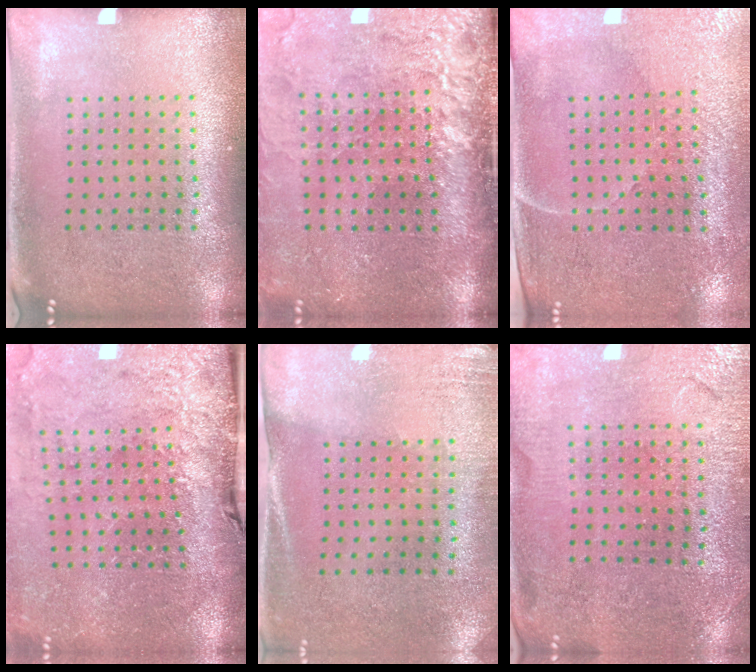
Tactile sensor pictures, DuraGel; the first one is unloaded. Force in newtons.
{"total": 4.6, "press": 3.7, "slide": 2.7}
{"total": 3.3, "press": 3.2, "slide": 1.0}
{"total": 3.5, "press": 3.1, "slide": 1.8}
{"total": 2.6, "press": 2.3, "slide": 1.3}
{"total": 1.0, "press": 0.9, "slide": 0.3}